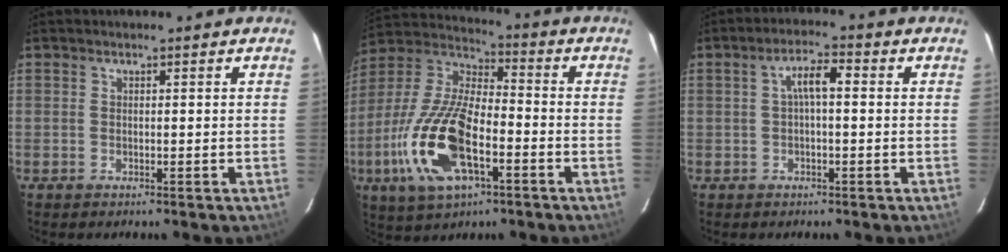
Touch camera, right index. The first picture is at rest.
{"total": 20.0, "force": [-7.0, 8.6, 16.6], "torque": [-0.361, -0.016, -0.135]}
{"total": 4.2, "force": [0.2, 1.3, 3.9], "torque": [-0.073, 0.014, 0.005]}